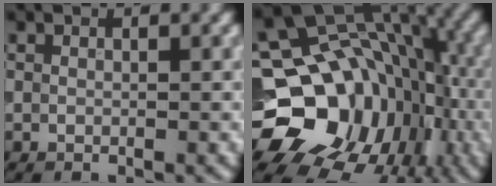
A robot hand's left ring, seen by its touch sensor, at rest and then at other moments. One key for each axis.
{"total": 18.7, "fx": -3.9, "fy": 15.4, "fz": 9.9, "tx": -0.155, "ty": -0.019, "tz": -0.058}